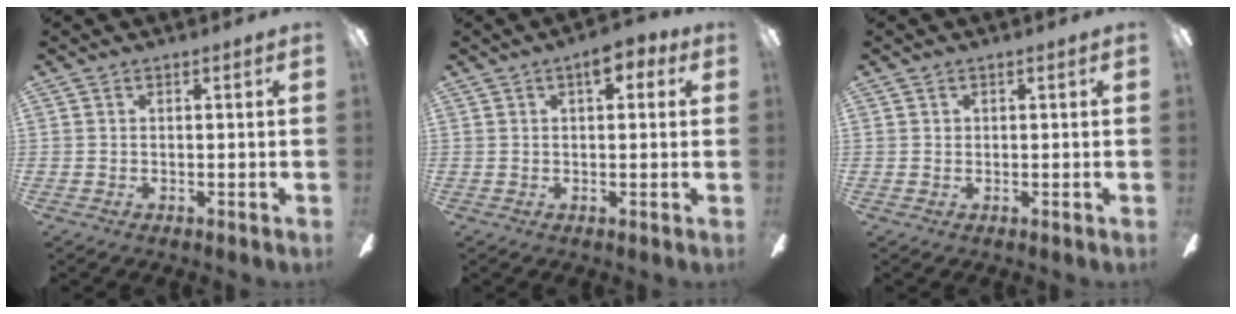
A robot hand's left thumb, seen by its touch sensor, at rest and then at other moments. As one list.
[{"total": 5.0, "force": [2.3, 2.4, 3.7], "torque": [-0.044, -0.003, 0.035]}, {"total": 0.8, "force": [0.5, 0.6, 0.1], "torque": [-0.003, 0.003, 0.008]}]